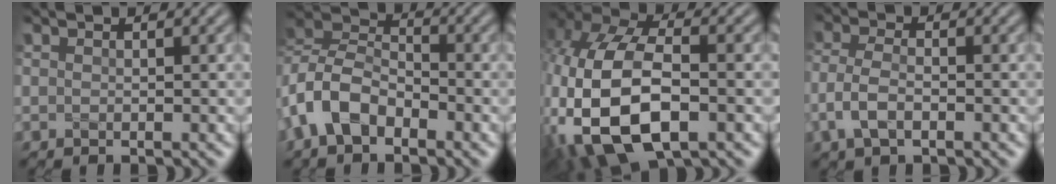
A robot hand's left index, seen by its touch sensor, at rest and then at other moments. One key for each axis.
{"total": 5.6, "fx": -2.7, "fy": 3.6, "fz": 3.3, "tx": -0.068, "ty": 0.007, "tz": -0.069}
{"total": 13.0, "fx": -2.5, "fy": 8.1, "fz": 9.8, "tx": -0.221, "ty": -0.018, "tz": -0.040}
{"total": 3.3, "fx": -1.3, "fy": 1.8, "fz": 2.4, "tx": -0.054, "ty": 0.002, "tz": -0.032}